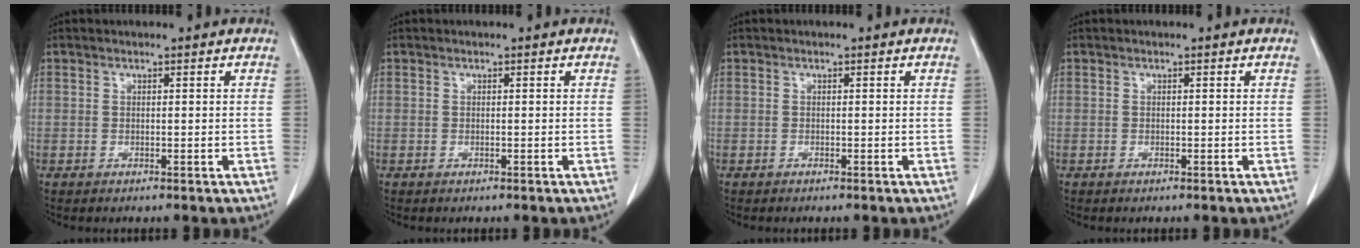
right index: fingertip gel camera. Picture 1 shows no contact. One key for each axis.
{"total": 0.0}
{"total": 0.0}
{"total": 0.0}